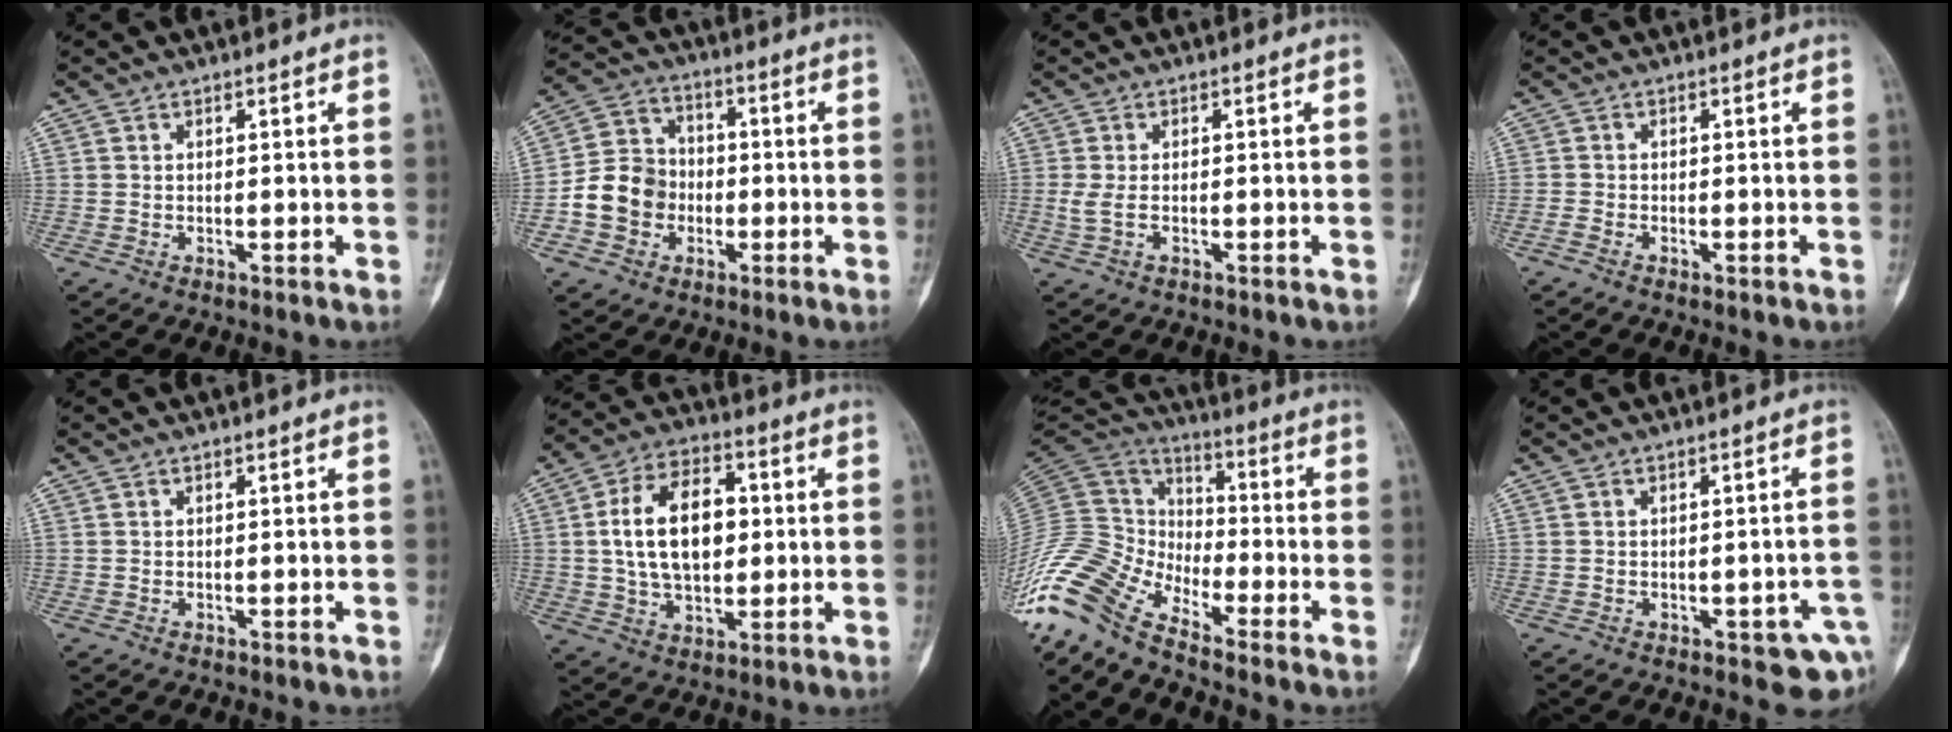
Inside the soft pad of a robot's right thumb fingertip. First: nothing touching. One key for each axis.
{"total": 10.5, "fx": -2.6, "fy": 9.1, "fz": 4.4, "tx": -0.057, "ty": 0.032, "tz": -0.053}
{"total": 2.5, "fx": -0.5, "fy": 1.2, "fz": 2.1, "tx": -0.059, "ty": -0.002, "tz": -0.009}
{"total": 1.1, "fx": -0.9, "fy": 0.4, "fz": 0.5, "tx": -0.012, "ty": 0.003, "tz": -0.021}
{"total": 0.0}
{"total": 15.6, "fx": 1.6, "fy": 9.5, "fz": 12.2, "tx": -0.186, "ty": 0.013, "tz": 0.024}
{"total": 17.0, "fx": -13.3, "fy": 5.9, "fz": 8.7, "tx": -0.187, "ty": 0.074, "tz": -0.271}
{"total": 5.6, "fx": -2.4, "fy": 2.6, "fz": 4.3, "tx": -0.034, "ty": 0.016, "tz": -0.022}